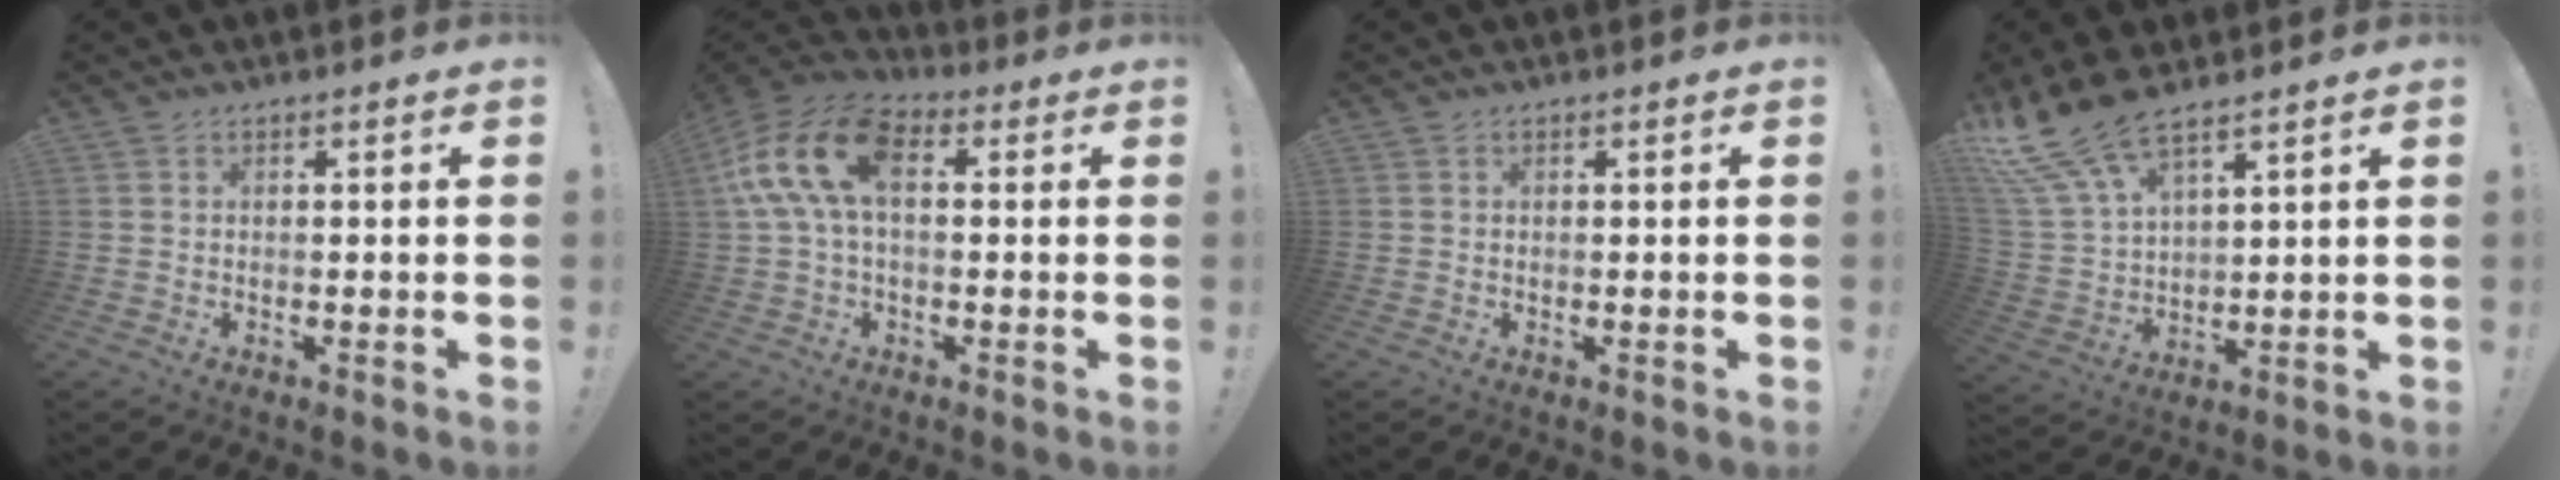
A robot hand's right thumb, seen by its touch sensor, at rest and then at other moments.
{"total": 15.8, "force": [3.6, 9.0, 12.5], "torque": [-0.245, 0.009, 0.063]}
{"total": 0.0}
{"total": 12.5, "force": [10.2, 3.6, 6.3], "torque": [-0.141, -0.058, 0.193]}